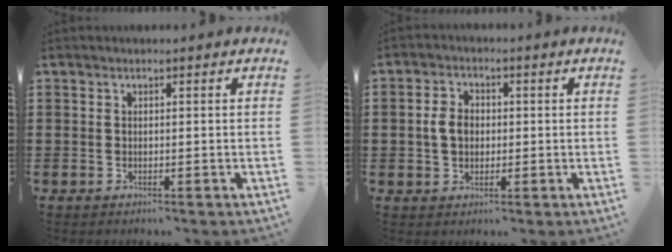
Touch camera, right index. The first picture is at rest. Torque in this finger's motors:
{"motor_torque": [0.09, -0.01, 0.43, 0.10]}